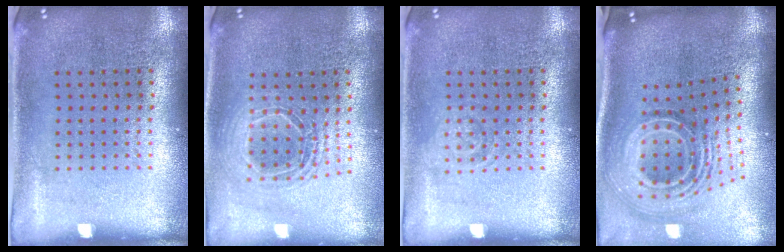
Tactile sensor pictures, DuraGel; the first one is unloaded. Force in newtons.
{"total": 1.6, "press": 1.3, "slide": 0.8}
{"total": 1.0, "press": 1.0, "slide": 0.2}
{"total": 2.6, "press": 1.7, "slide": 2.0}